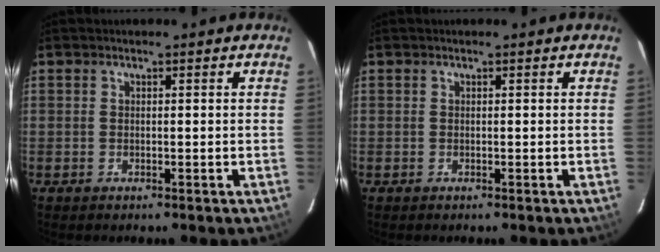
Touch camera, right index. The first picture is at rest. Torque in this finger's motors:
{"motor_torque": [0.00, 0.00, 0.00, 0.00]}